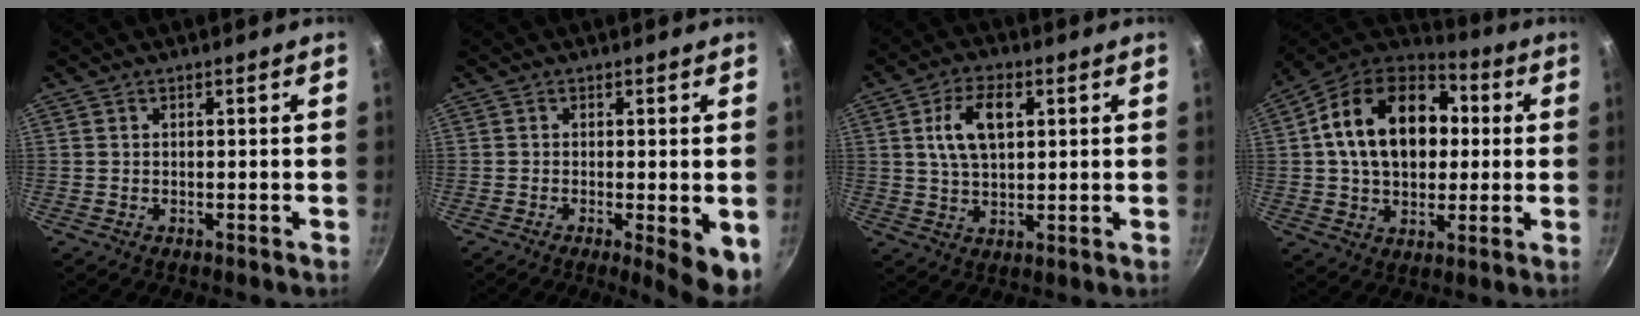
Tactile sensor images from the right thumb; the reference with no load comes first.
{"total": 6.2, "force": [-1.5, 1.5, 5.8], "torque": [-0.070, -0.007, -0.016]}
{"total": 9.2, "force": [2.5, 5.2, 7.2], "torque": [-0.116, 0.004, 0.044]}
{"total": 21.9, "force": [3.3, 15.2, 15.4], "torque": [-0.229, 0.029, 0.043]}